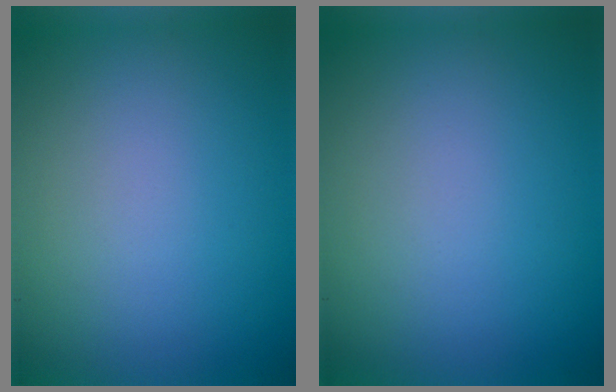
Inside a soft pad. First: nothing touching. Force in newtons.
{"total": 0.0}